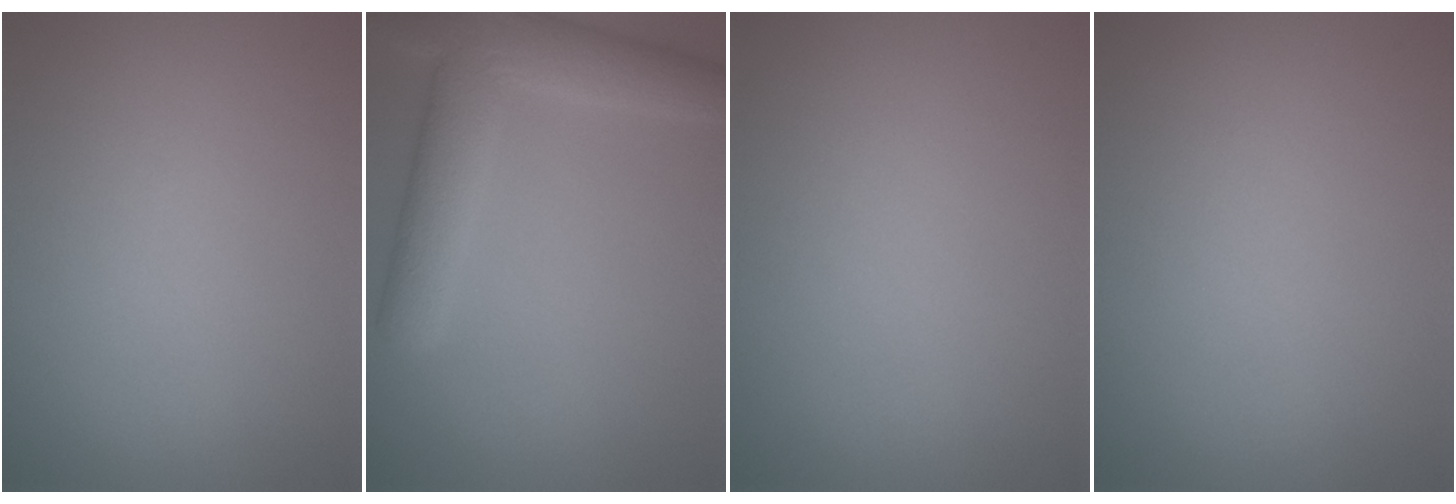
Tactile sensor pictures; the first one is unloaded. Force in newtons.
{"total": 6.9, "press": 6.9, "slide": 0.4}
{"total": 0.0}
{"total": 0.0}